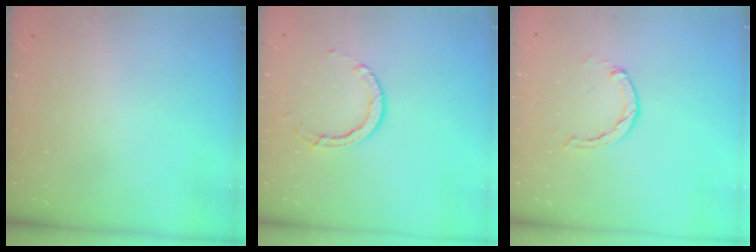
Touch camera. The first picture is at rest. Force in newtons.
{"total": 5.4, "press": 5.4, "slide": 0.5}
{"total": 2.7, "press": 2.7, "slide": 0.5}